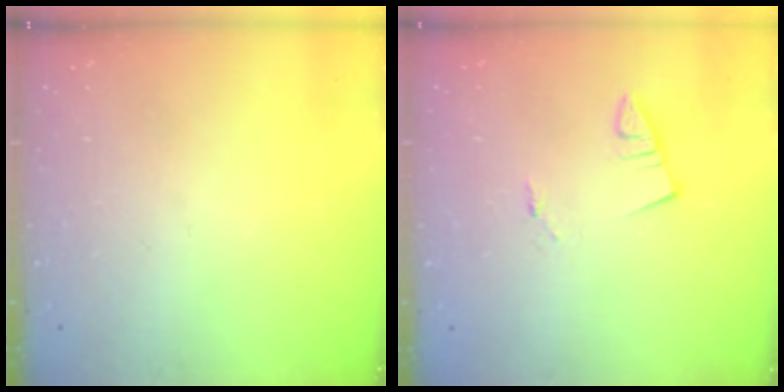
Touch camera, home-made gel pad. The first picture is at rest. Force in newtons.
{"total": 1.2, "press": 1.2, "slide": 0.1}